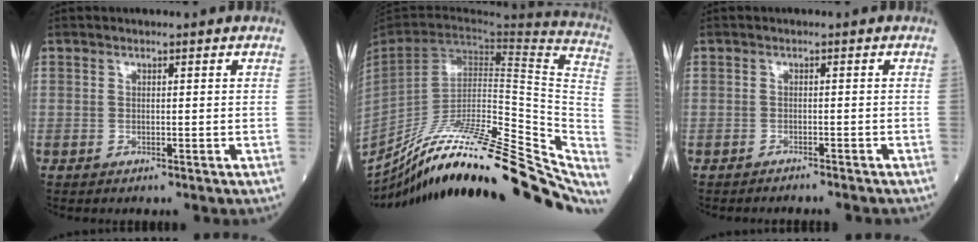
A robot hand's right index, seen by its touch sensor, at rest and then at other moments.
{"total": 33.0, "force": [-25.9, 6.2, 19.5], "torque": [-0.212, -0.018, -0.375]}
{"total": 3.5, "force": [-3.3, 0.3, 1.0], "torque": [-0.010, -0.003, -0.042]}